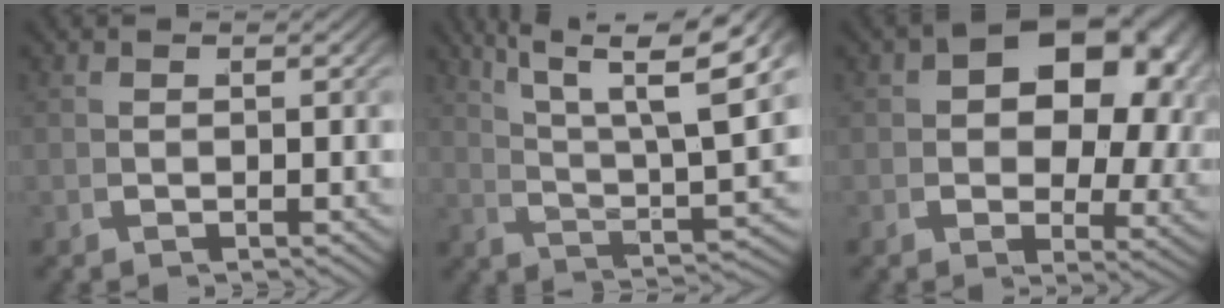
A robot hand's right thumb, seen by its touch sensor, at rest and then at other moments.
{"total": 10.1, "force": [3.8, 4.6, 8.2], "torque": [-0.129, -0.019, 0.069]}
{"total": 8.8, "force": [2.0, 5.4, 6.7], "torque": [-0.105, -0.016, 0.037]}